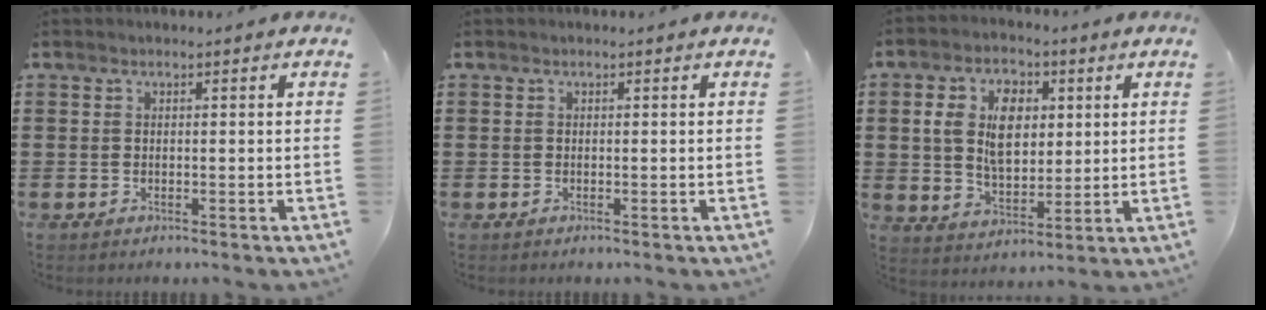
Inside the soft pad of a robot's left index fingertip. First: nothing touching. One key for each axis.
{"total": 0.0}
{"total": 8.8, "fx": 2.5, "fy": 5.4, "fz": 6.4, "tx": -0.131, "ty": 0.011, "tz": 0.040}